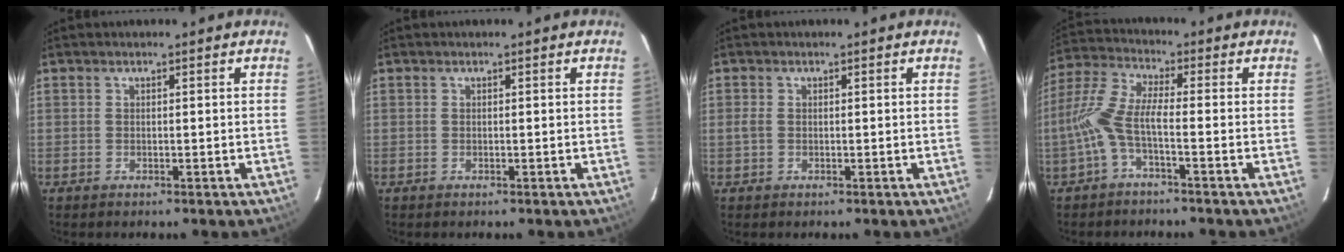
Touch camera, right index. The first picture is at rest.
{"total": 0.0}
{"total": 1.2, "force": [-0.2, 0.9, 0.7], "torque": [-0.016, 0.001, -0.006]}
{"total": 7.8, "force": [-2.6, 1.3, 7.2], "torque": [-0.177, 0.012, -0.056]}